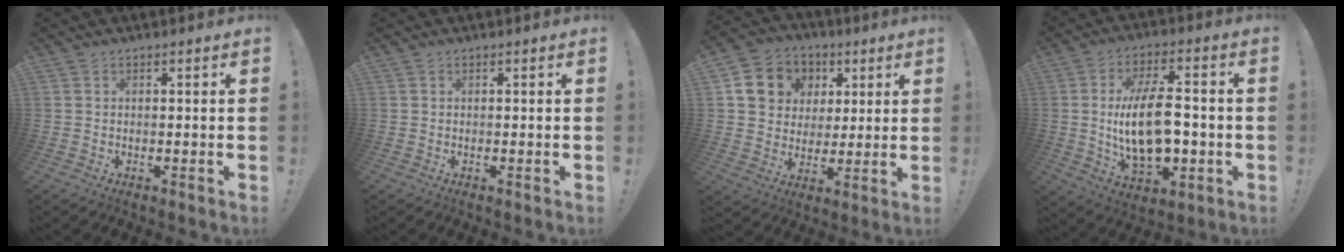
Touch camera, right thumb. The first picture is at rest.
{"total": 0.0}
{"total": 12.1, "force": [3.9, 10.7, 4.2], "torque": [-0.058, -0.012, 0.084]}
{"total": 17.8, "force": [-1.5, 8.9, 15.3], "torque": [-0.289, 0.002, -0.029]}